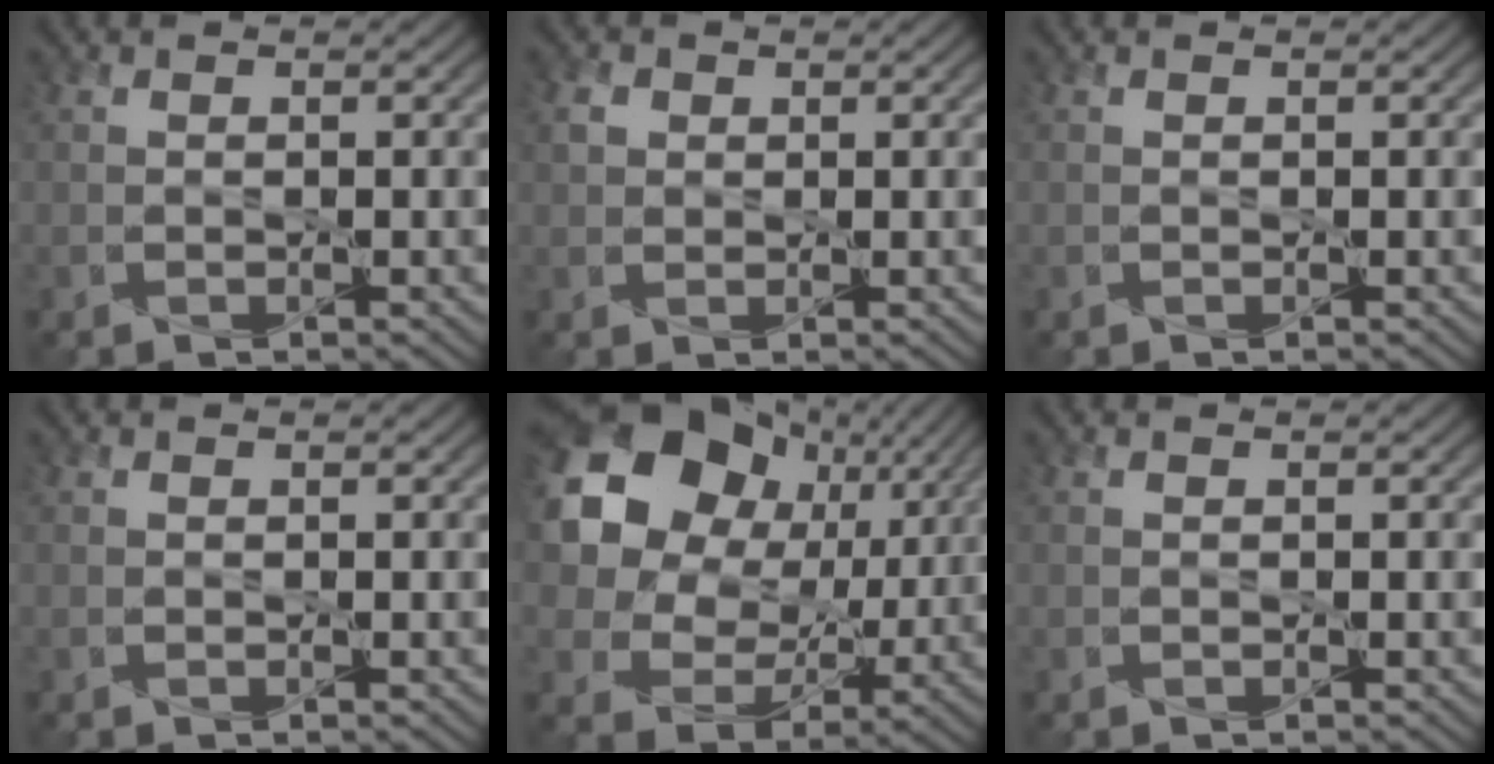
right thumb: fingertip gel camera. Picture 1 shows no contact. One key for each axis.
{"total": 1.6, "fx": 0.6, "fy": 1.4, "fz": 0.6, "tx": -0.017, "ty": 0.002, "tz": 0.011}
{"total": 0.0}
{"total": 0.0}
{"total": 18.2, "fx": 6.7, "fy": 14.6, "fz": 8.7, "tx": -0.242, "ty": 0.051, "tz": 0.139}
{"total": 0.0}